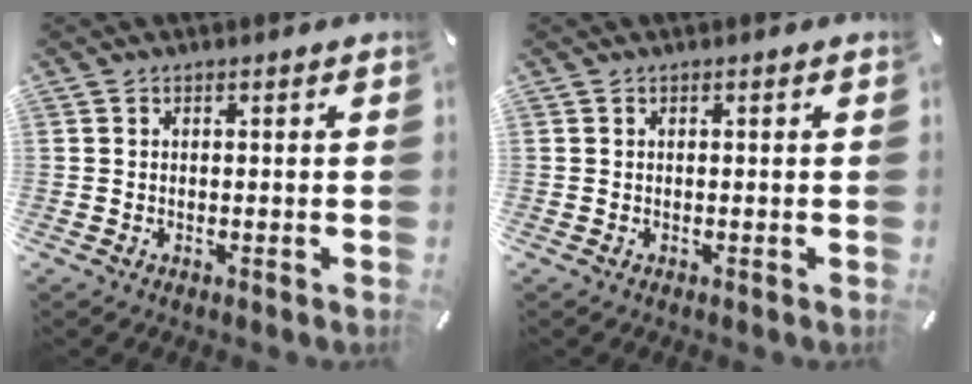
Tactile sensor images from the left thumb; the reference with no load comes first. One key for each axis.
{"total": 0.0}